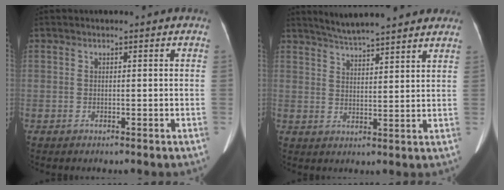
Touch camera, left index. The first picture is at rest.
{"total": 11.8, "force": [10.5, 1.2, 5.1], "torque": [-0.078, 0.021, 0.148]}